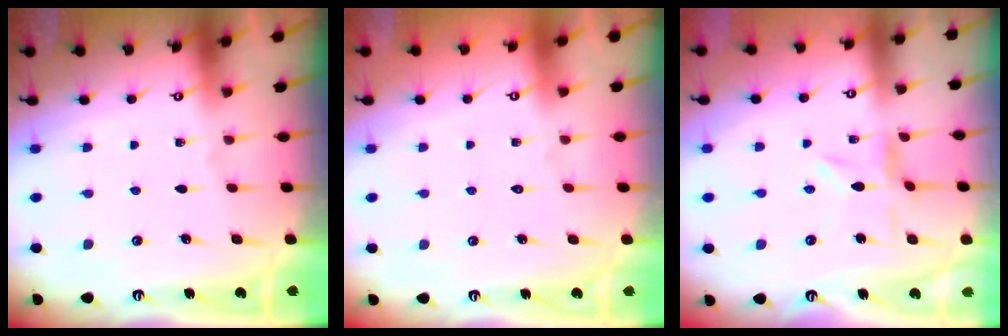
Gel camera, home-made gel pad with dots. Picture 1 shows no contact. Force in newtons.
{"total": 1.6, "press": 1.6, "slide": 0.1}
{"total": 1.7, "press": 1.7, "slide": 0.2}